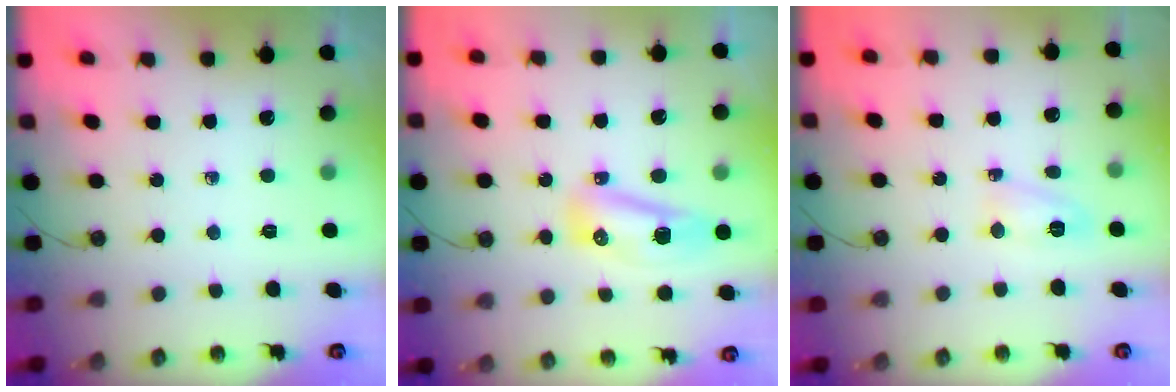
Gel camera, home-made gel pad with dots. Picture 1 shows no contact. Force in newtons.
{"total": 14.0, "press": 10.4, "slide": 9.4}
{"total": 4.6, "press": 4.6, "slide": 0.7}